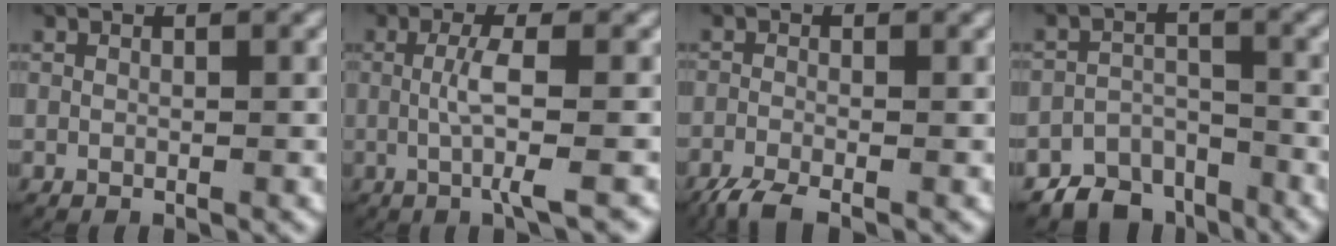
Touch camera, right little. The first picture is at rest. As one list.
[{"total": 3.6, "force": [-0.6, -0.1, 3.5], "torque": [-0.071, -0.003, -0.009]}, {"total": 3.0, "force": [-2.5, 0.9, 1.4], "torque": [-0.036, -0.015, -0.038]}, {"total": 7.2, "force": [-5.7, 4.0, 1.8], "torque": [-0.015, -0.013, -0.101]}]